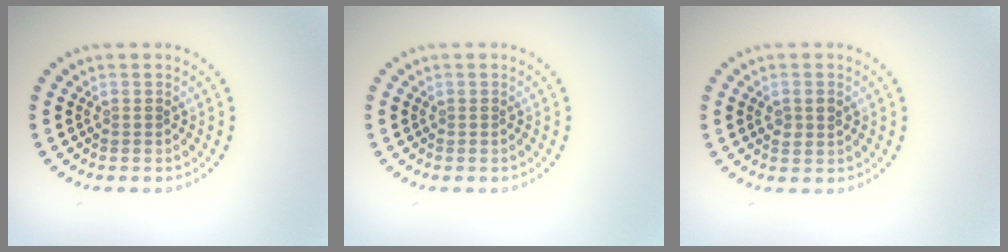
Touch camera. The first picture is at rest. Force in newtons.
{"total": 0.0}
{"total": 1.5, "press": 1.5, "slide": 0.1}